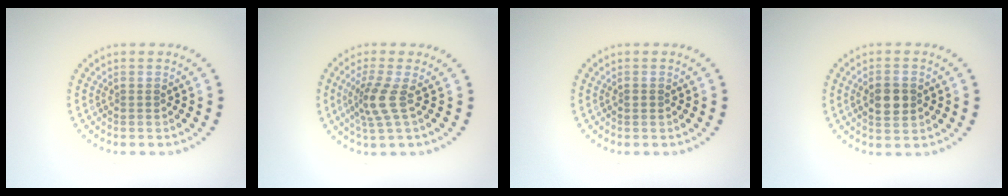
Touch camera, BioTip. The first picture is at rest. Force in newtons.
{"total": 2.9, "press": 2.1, "slide": 2.0}
{"total": 0.6, "press": 0.6, "slide": 0.1}
{"total": 2.8, "press": 2.8, "slide": 0.1}